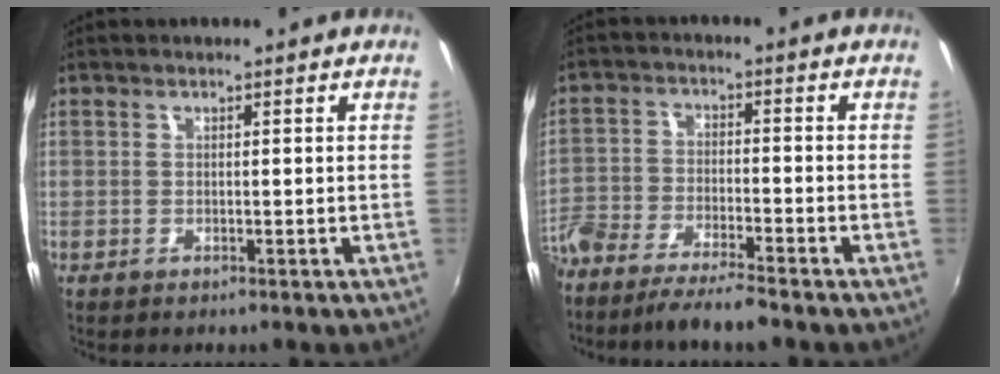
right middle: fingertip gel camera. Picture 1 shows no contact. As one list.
[{"total": 9.8, "force": [-8.1, 1.4, 5.2], "torque": [-0.128, -0.020, -0.152]}]